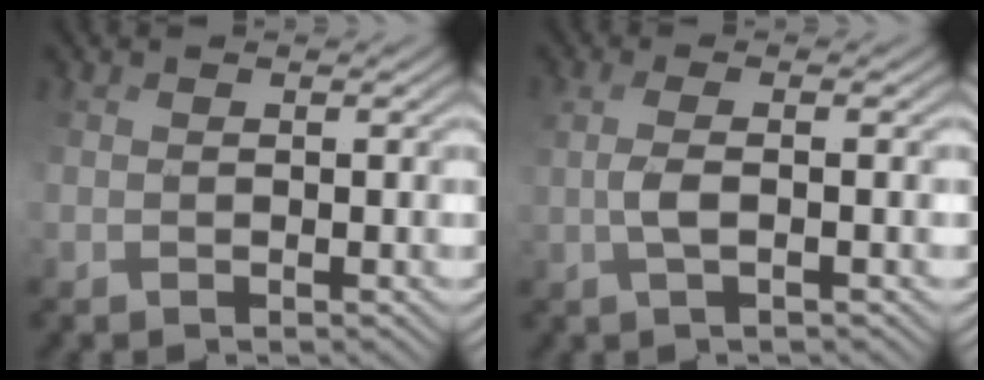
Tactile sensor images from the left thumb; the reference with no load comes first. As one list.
[{"total": 1.9, "force": [0.7, -0.9, 1.5], "torque": [-0.022, 0.016, 0.008]}]